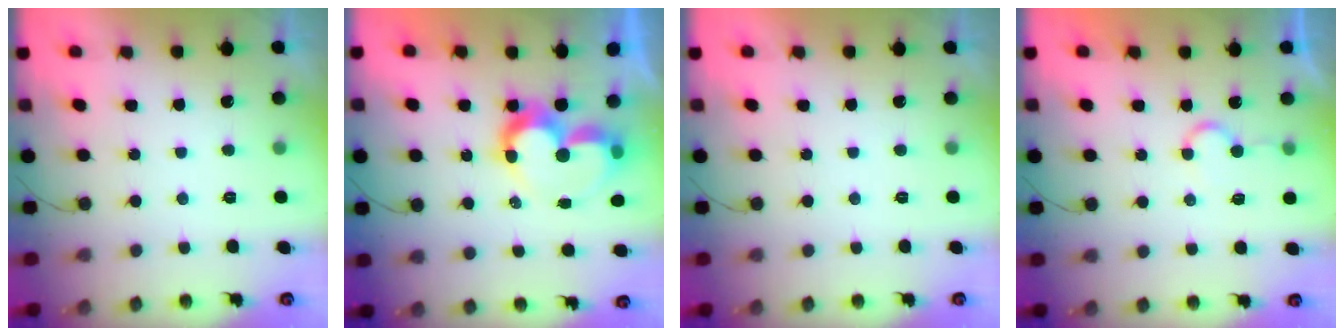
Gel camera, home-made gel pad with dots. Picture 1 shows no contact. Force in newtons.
{"total": 11.1, "press": 11.0, "slide": 1.0}
{"total": 1.8, "press": 1.8, "slide": 0.1}
{"total": 4.7, "press": 4.7, "slide": 0.3}